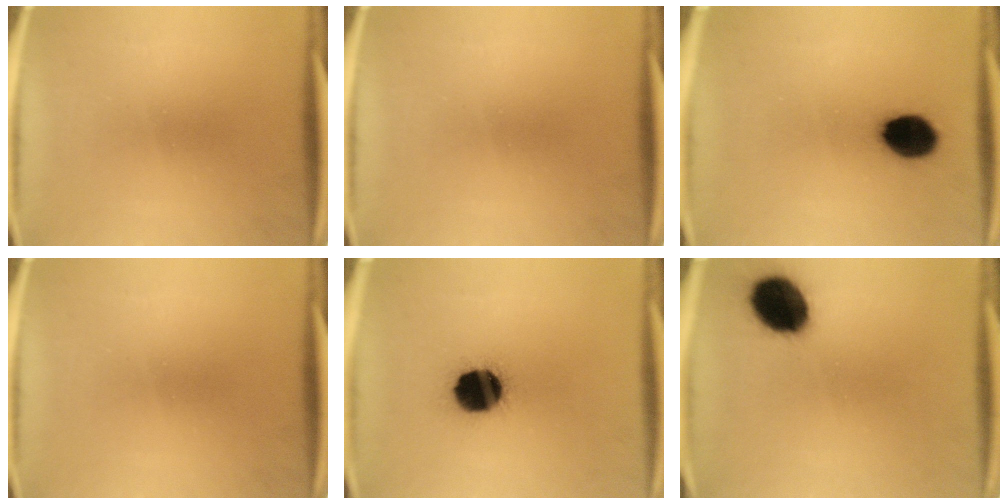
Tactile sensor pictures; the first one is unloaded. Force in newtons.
{"total": 0.0}
{"total": 9.8}
{"total": 0.0}
{"total": 15.3}
{"total": 13.8}